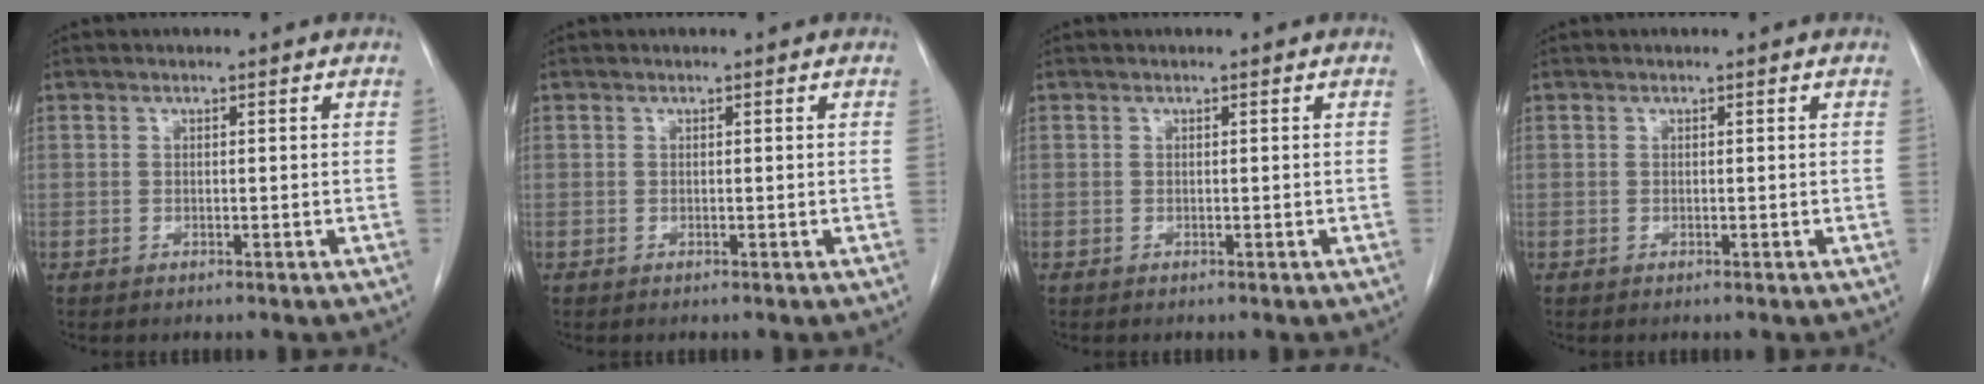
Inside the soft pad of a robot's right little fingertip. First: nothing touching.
{"total": 0.0}
{"total": 0.0}
{"total": 0.0}